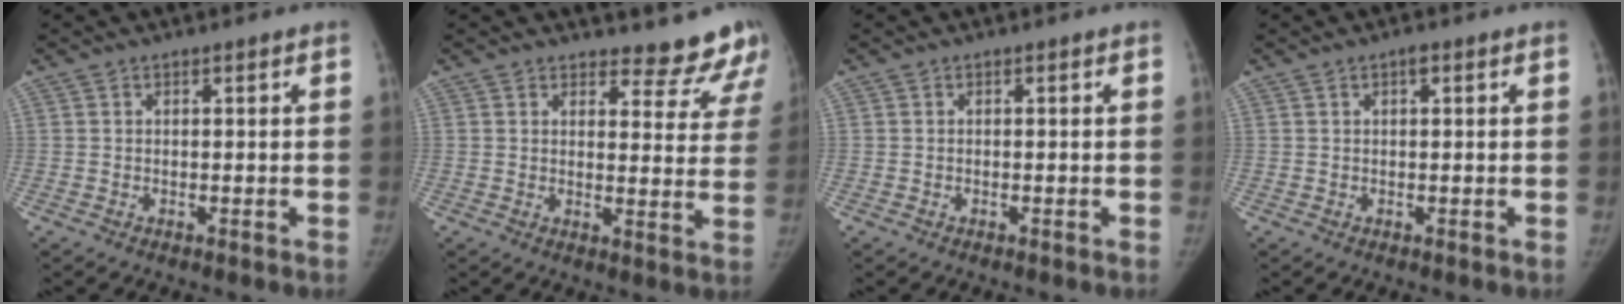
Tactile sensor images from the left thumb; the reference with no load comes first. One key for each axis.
{"total": 10.3, "fx": 9.6, "fy": 3.7, "fz": 1.0, "tx": 0.038, "ty": -0.079, "tz": 0.089}
{"total": 0.0}
{"total": 1.2, "fx": 0.5, "fy": 0.6, "fz": 0.8, "tx": -0.008, "ty": 0.001, "tz": 0.005}